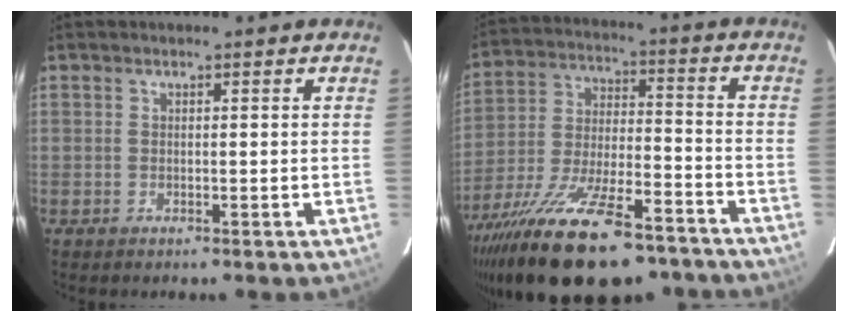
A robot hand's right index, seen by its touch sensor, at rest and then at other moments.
{"total": 28.2, "force": [-20.9, 9.5, 16.5], "torque": [-0.314, -0.050, -0.317]}